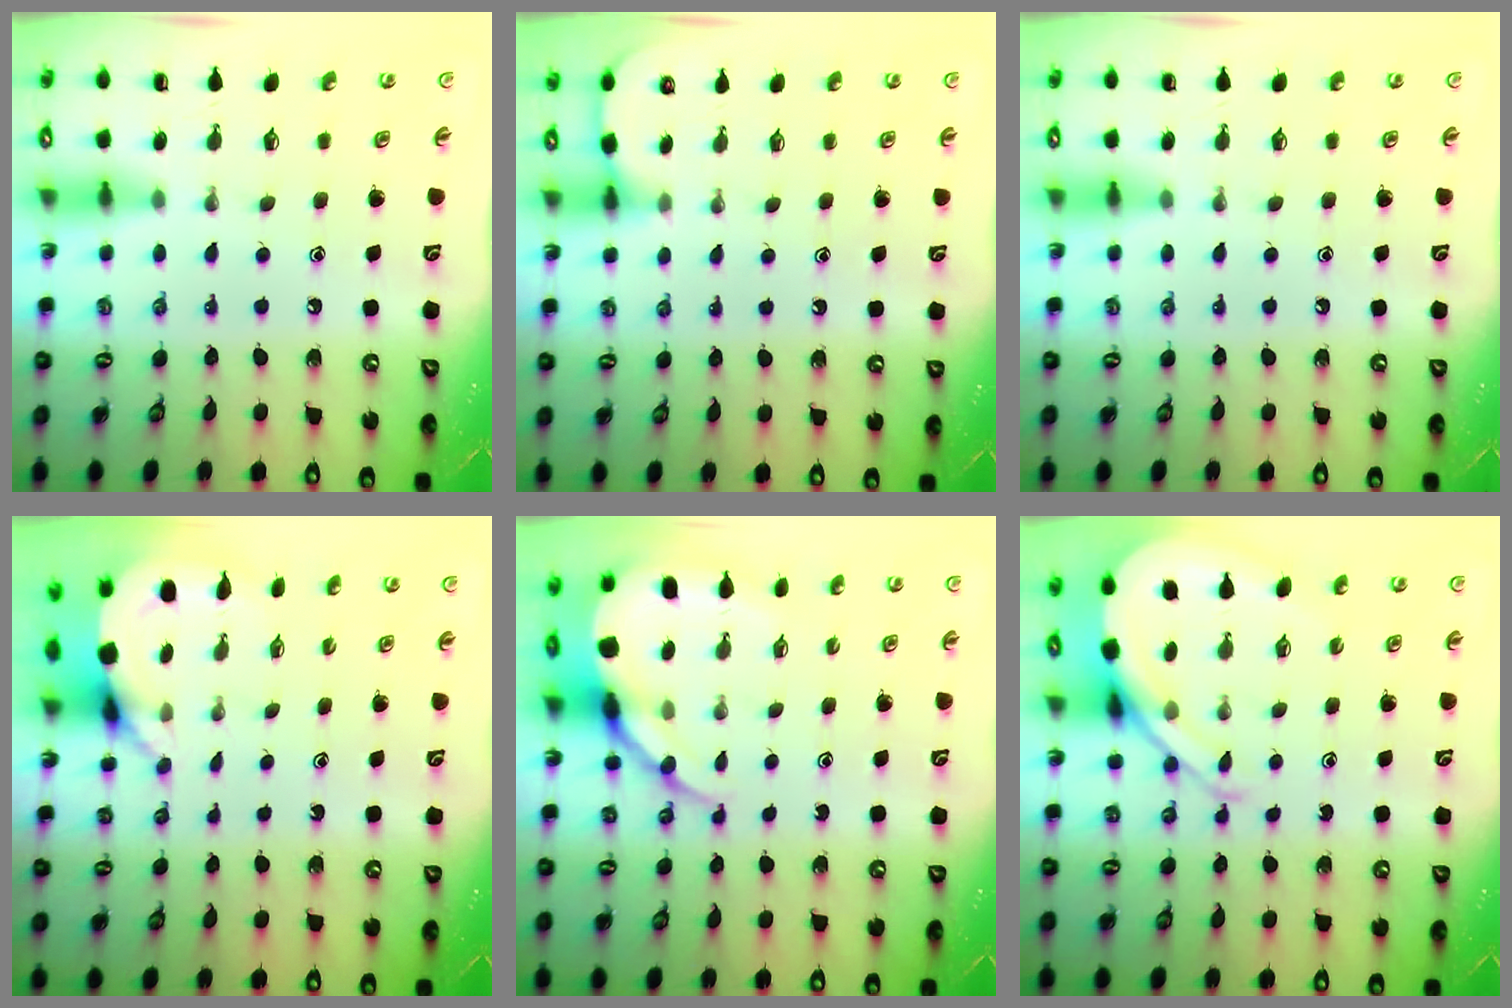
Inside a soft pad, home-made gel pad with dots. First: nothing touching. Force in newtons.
{"total": 3.4, "press": 3.4, "slide": 0.4}
{"total": 0.0}
{"total": 3.5, "press": 3.5, "slide": 0.2}
{"total": 10.5, "press": 10.4, "slide": 1.1}
{"total": 10.0, "press": 10.0, "slide": 0.7}